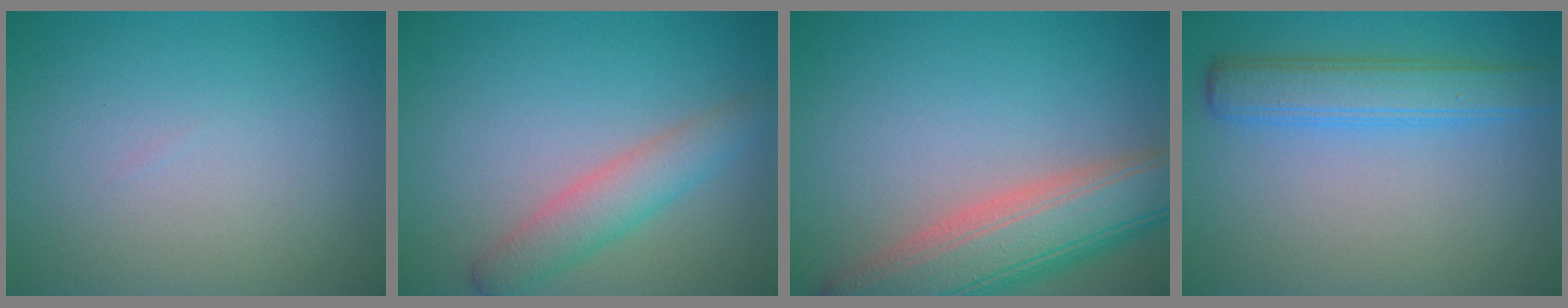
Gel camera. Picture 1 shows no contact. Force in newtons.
{"total": 3.4, "press": 3.4, "slide": 0.3}
{"total": 8.6, "press": 8.6, "slide": 0.3}
{"total": 4.0, "press": 4.0, "slide": 0.1}